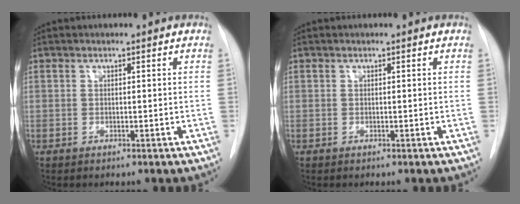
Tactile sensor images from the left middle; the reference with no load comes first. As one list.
[{"total": 0.0}]